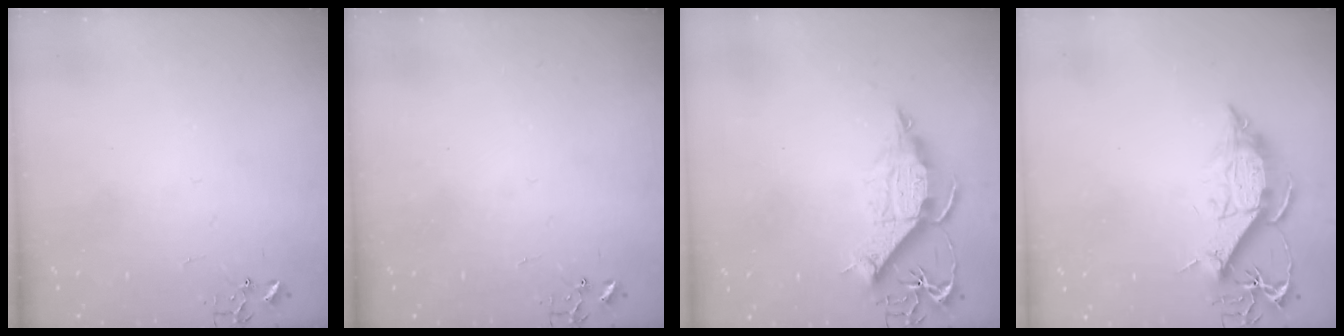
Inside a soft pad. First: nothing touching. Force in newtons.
{"total": 0.0}
{"total": 12.1, "press": 12.0, "slide": 1.6}
{"total": 12.3, "press": 12.2, "slide": 1.2}